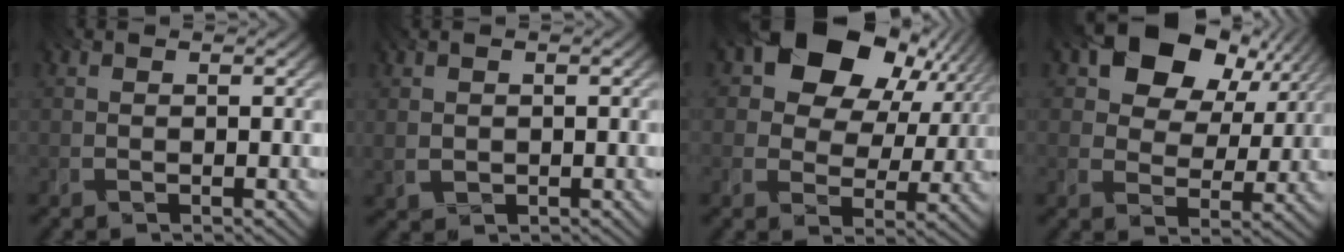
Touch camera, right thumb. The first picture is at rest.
{"total": 1.4, "force": [0.3, 1.0, 0.9], "torque": [-0.024, -0.001, 0.009]}
{"total": 14.0, "force": [5.3, 9.9, 8.3], "torque": [-0.121, 0.003, 0.082]}
{"total": 12.7, "force": [5.7, 8.6, 7.4], "torque": [-0.118, 0.006, 0.082]}